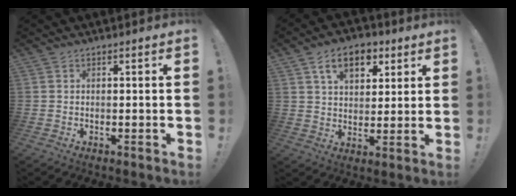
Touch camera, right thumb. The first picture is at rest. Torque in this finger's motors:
{"motor_torque": [0.09, 0.14, 0.45, 0.44, 0.17]}